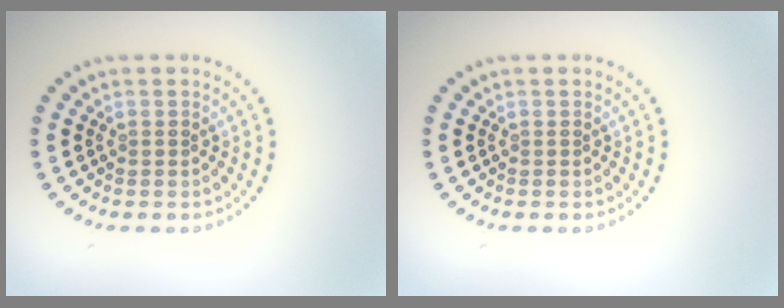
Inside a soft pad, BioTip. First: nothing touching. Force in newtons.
{"total": 0.0}